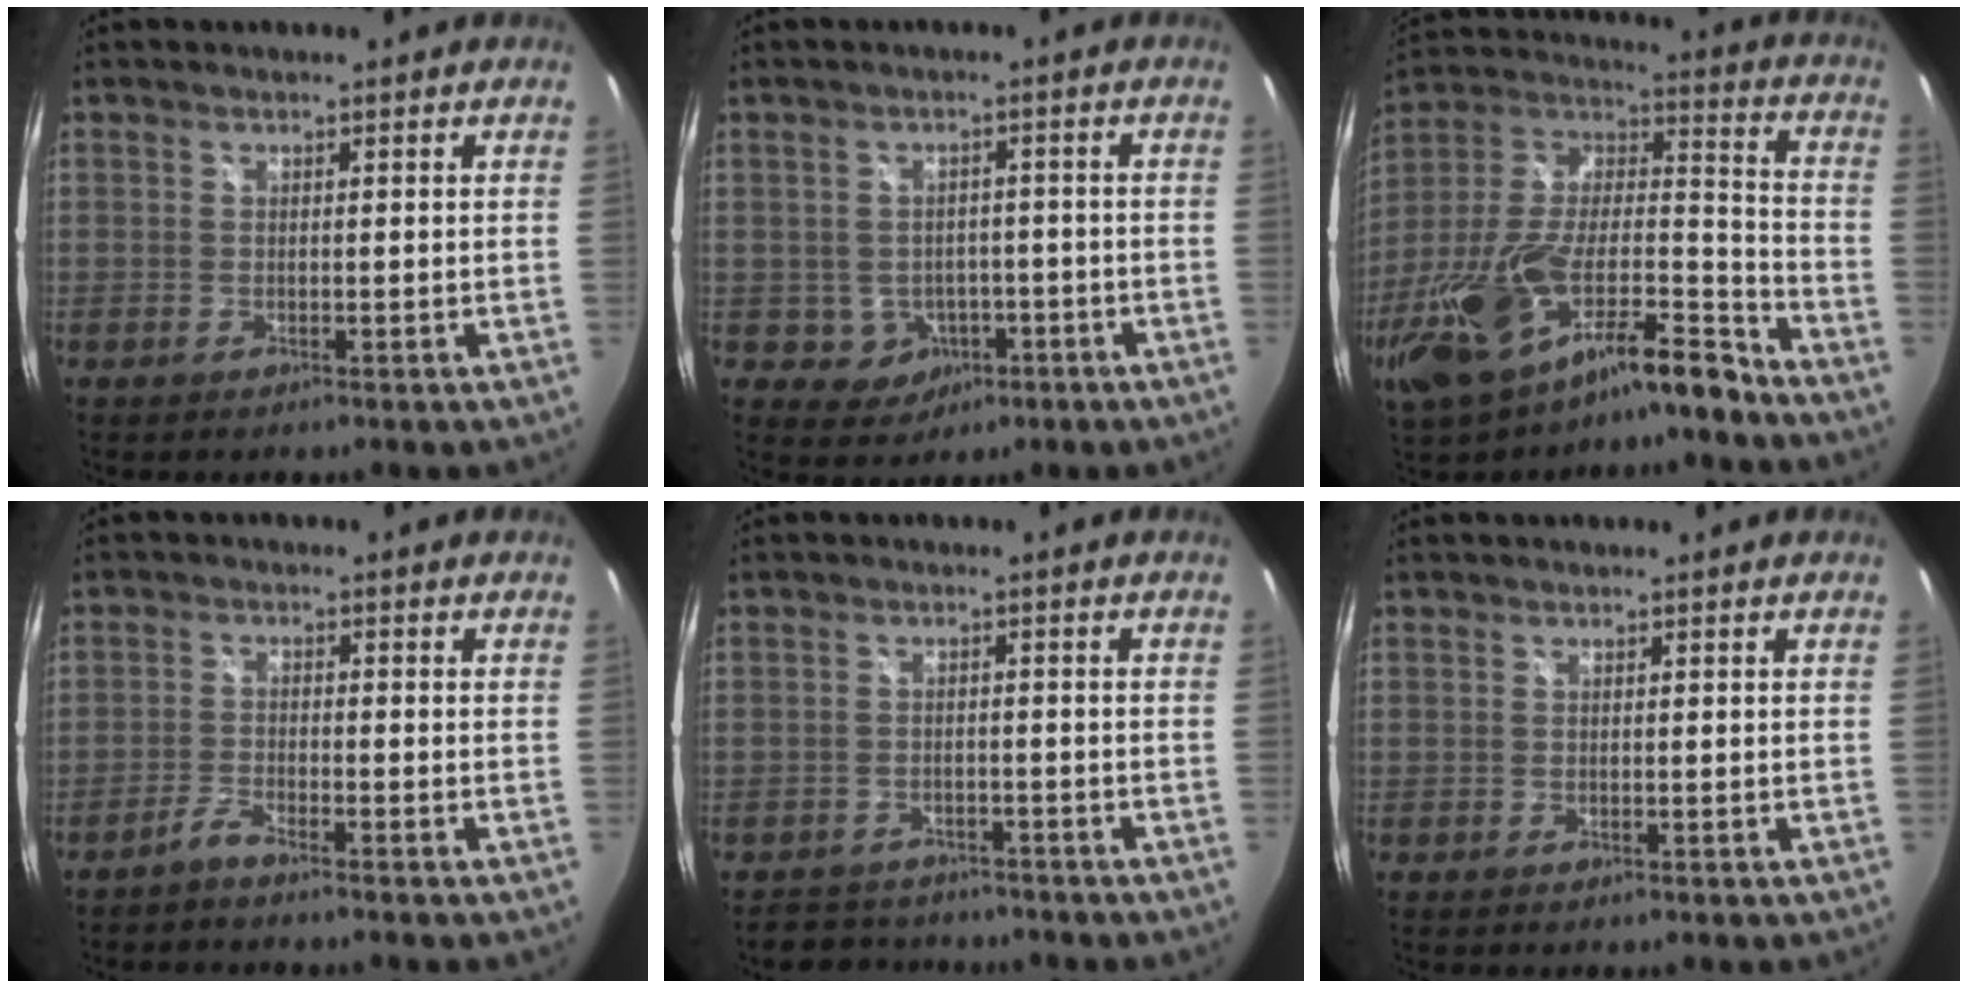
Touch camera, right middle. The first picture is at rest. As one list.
[{"total": 4.7, "force": [-1.3, 4.3, 1.3], "torque": [-0.040, 0.010, -0.003]}, {"total": 23.3, "force": [-16.2, 7.2, 15.1], "torque": [-0.286, -0.018, -0.283]}, {"total": 1.8, "force": [-1.6, -0.4, 0.7], "torque": [-0.029, 0.000, -0.039]}, {"total": 5.3, "force": [-4.9, 2.0, 0.6], "torque": [-0.022, 0.010, -0.076]}, {"total": 0.0}]